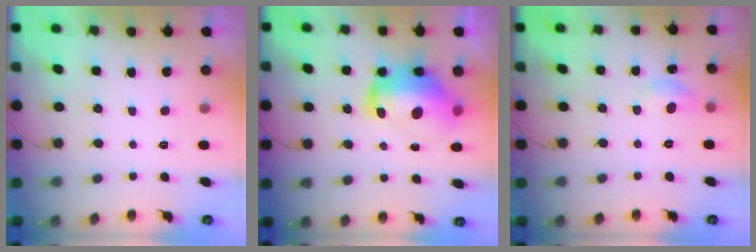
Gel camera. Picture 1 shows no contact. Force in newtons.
{"total": 16.8, "press": 16.8, "slide": 1.2}
{"total": 3.9, "press": 3.9, "slide": 0.3}